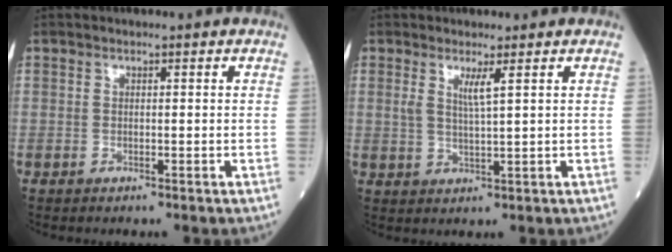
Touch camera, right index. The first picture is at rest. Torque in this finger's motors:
{"motor_torque": [-0.02, 0.16, 0.06, 0.04]}